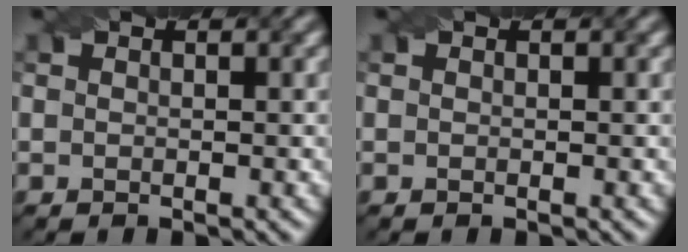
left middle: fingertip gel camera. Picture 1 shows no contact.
{"total": 0.0}